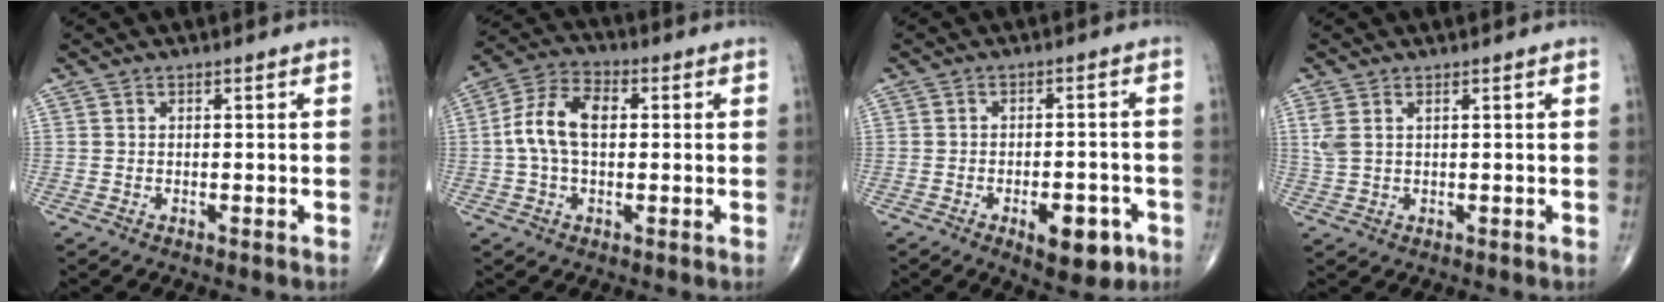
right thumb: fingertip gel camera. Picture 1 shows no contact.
{"total": 9.9, "force": [0.7, 5.9, 8.0], "torque": [-0.158, 0.026, 0.008]}
{"total": 10.7, "force": [-5.2, 5.1, 7.8], "torque": [-0.082, 0.033, -0.063]}
{"total": 2.9, "force": [1.2, 1.4, 2.2], "torque": [-0.063, 0.009, 0.033]}